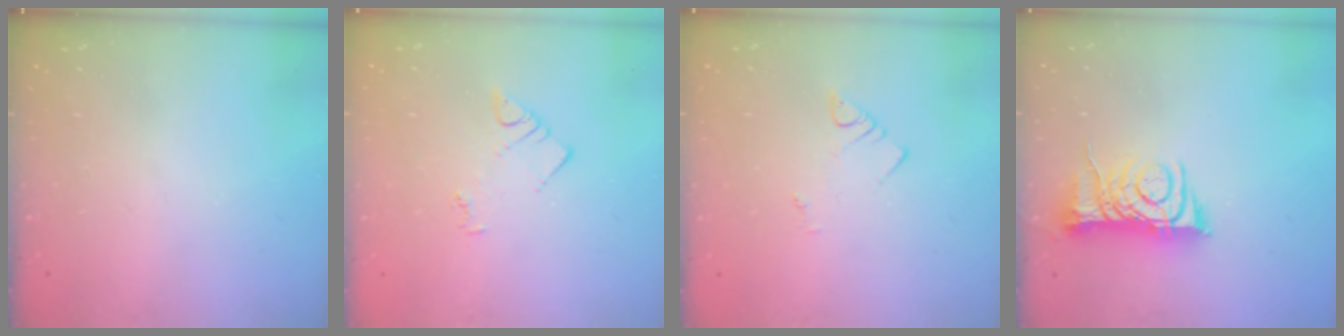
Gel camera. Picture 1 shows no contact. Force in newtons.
{"total": 4.2, "press": 4.2, "slide": 0.5}
{"total": 2.1, "press": 2.1, "slide": 0.4}
{"total": 8.8, "press": 8.8, "slide": 0.3}